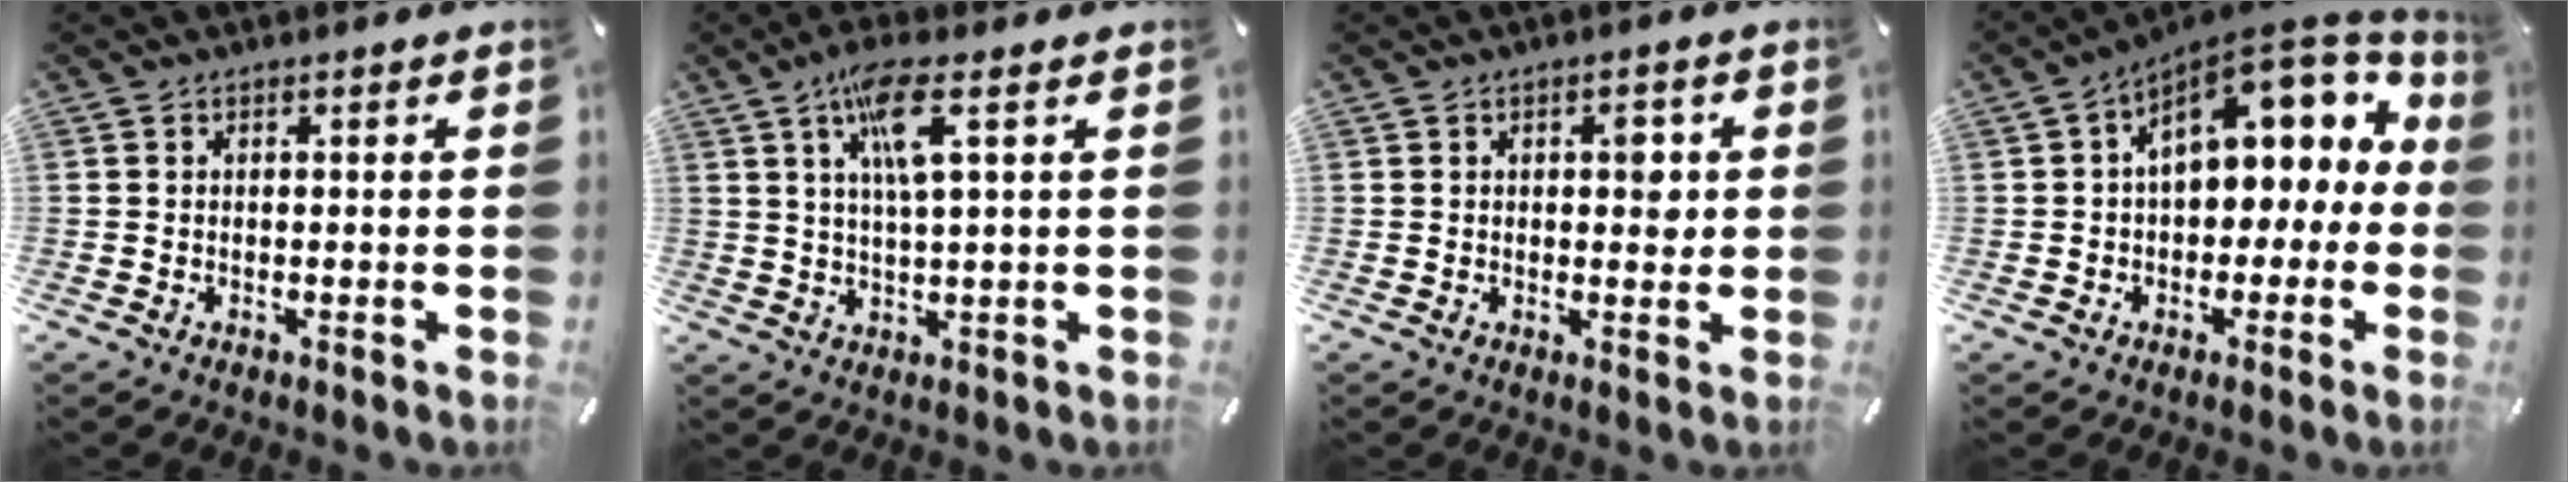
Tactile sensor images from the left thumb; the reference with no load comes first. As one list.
[{"total": 9.0, "force": [3.6, 1.5, 8.1], "torque": [-0.157, 0.002, 0.058]}, {"total": 4.2, "force": [0.8, 2.3, 3.5], "torque": [-0.030, -0.007, 0.002]}, {"total": 14.4, "force": [5.6, 8.4, 10.2], "torque": [-0.126, -0.040, 0.098]}]